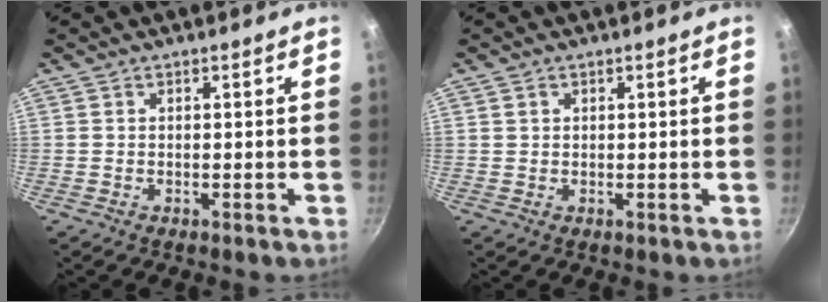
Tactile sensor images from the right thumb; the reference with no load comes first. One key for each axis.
{"total": 0.9, "fx": 0.4, "fy": 0.7, "fz": 0.3, "tx": -0.003, "ty": 0.003, "tz": 0.007}